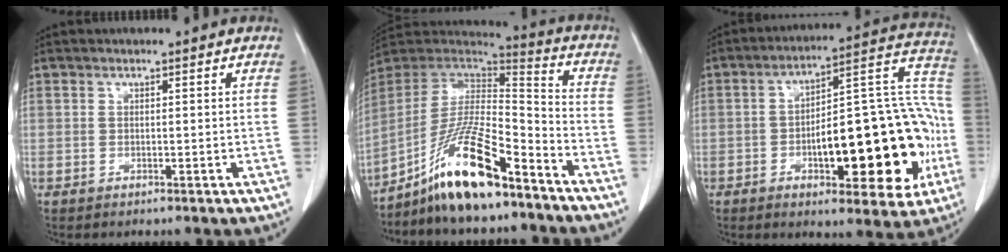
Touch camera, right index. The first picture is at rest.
{"total": 16.5, "force": [-11.6, 2.8, 11.3], "torque": [-0.221, 0.004, -0.212]}
{"total": 24.2, "force": [-5.3, 7.8, 22.3], "torque": [-0.262, 0.042, -0.060]}